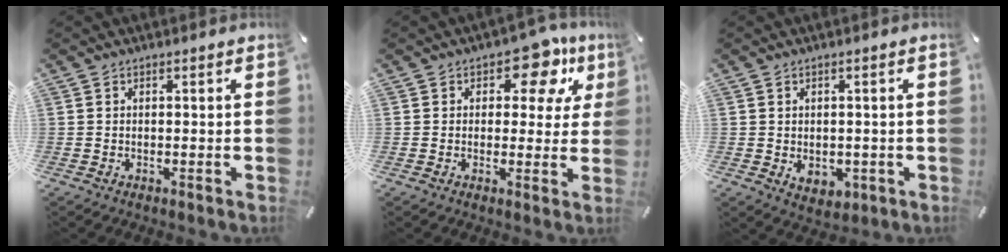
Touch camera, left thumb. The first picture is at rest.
{"total": 10.8, "force": [5.4, 6.2, 7.0], "torque": [-0.078, -0.023, 0.087]}
{"total": 3.4, "force": [-0.5, 3.0, 1.6], "torque": [-0.010, -0.002, -0.008]}